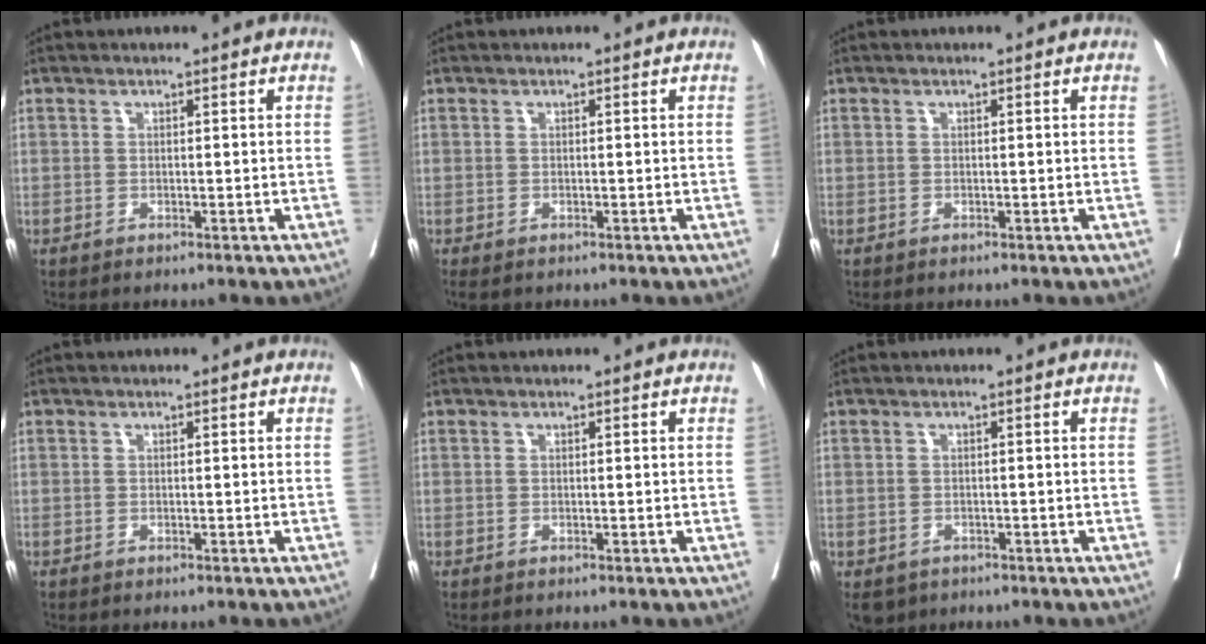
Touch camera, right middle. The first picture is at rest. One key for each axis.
{"total": 1.1, "fx": -0.8, "fy": 0.6, "fz": 0.5, "tx": -0.006, "ty": -0.002, "tz": -0.010}
{"total": 0.0}
{"total": 0.0}
{"total": 0.0}
{"total": 3.7, "fx": -2.4, "fy": 2.6, "fz": 1.0, "tx": -0.010, "ty": -0.002, "tz": -0.035}